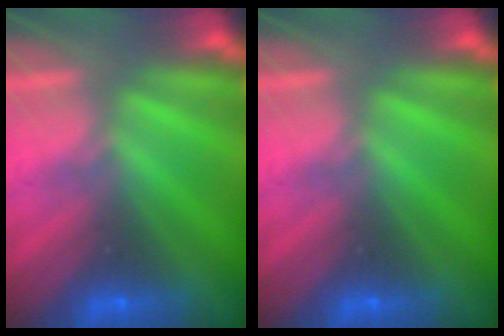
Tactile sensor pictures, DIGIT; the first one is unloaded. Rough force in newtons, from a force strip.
{"total": 0.0}